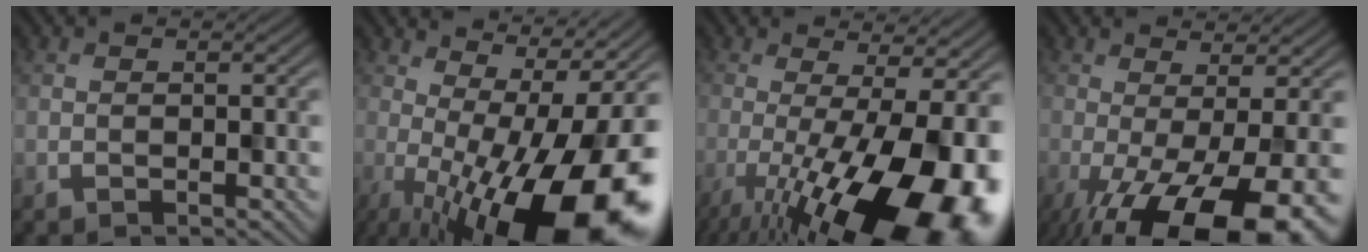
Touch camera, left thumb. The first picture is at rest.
{"total": 18.6, "force": [-3.9, 6.8, 16.9], "torque": [-0.222, -0.015, -0.050]}
{"total": 17.6, "force": [-6.3, 5.6, 15.4], "torque": [-0.229, -0.028, -0.091]}
{"total": 14.7, "force": [-6.1, 4.6, 12.6], "torque": [-0.198, -0.026, -0.075]}